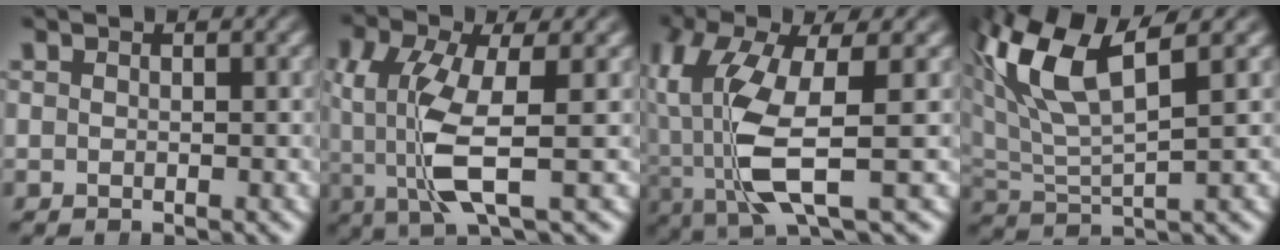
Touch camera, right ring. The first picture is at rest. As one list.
[{"total": 5.9, "force": [-0.1, 2.1, 5.5], "torque": [-0.132, -0.023, 0.010]}, {"total": 8.9, "force": [-0.8, 4.2, 7.8], "torque": [-0.181, -0.030, 0.007]}, {"total": 8.5, "force": [3.4, 4.3, 6.5], "torque": [-0.158, -0.013, 0.069]}]